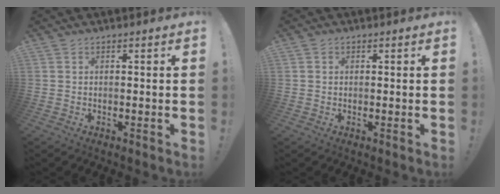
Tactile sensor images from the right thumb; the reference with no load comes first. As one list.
[{"total": 0.9, "force": [0.2, 0.9, 0.1], "torque": [-0.009, 0.006, 0.006]}]